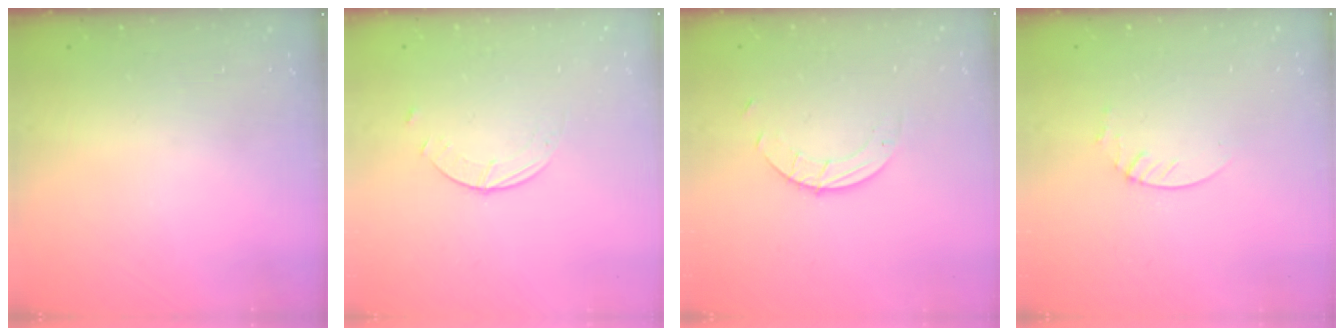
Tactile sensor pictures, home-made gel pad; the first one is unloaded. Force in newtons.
{"total": 0.9, "press": 0.9, "slide": 0.2}
{"total": 2.5, "press": 2.5, "slide": 0.2}
{"total": 1.9, "press": 1.9, "slide": 0.2}